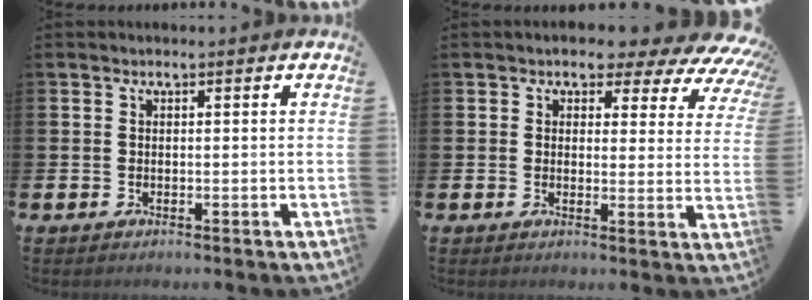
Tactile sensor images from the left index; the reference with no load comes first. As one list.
[{"total": 4.6, "force": [3.4, 2.3, 1.9], "torque": [-0.030, -0.032, 0.047]}]